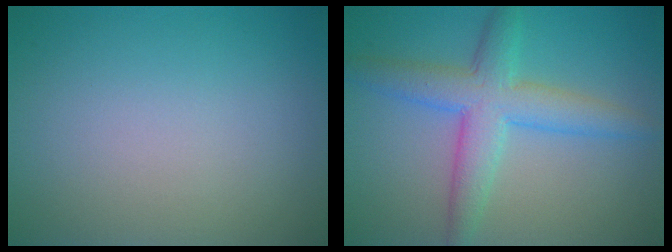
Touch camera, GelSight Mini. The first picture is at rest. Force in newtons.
{"total": 5.4, "press": 5.4, "slide": 0.2}